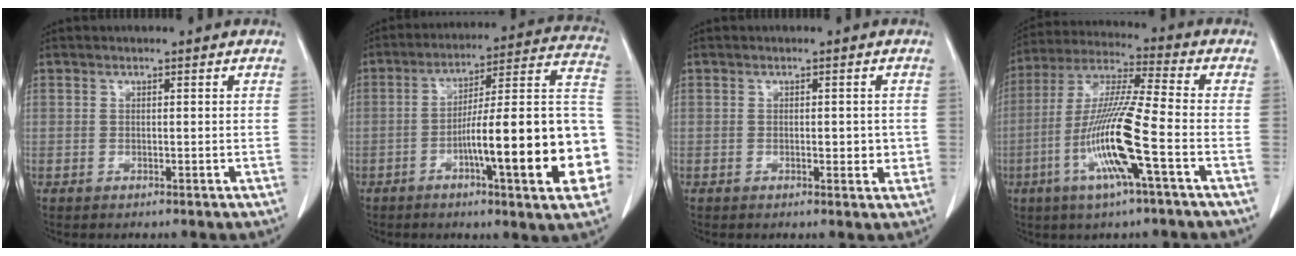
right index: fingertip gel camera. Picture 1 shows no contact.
{"total": 22.6, "force": [-6.0, 2.2, 21.6], "torque": [-0.222, 0.023, -0.081]}
{"total": 2.7, "force": [-0.2, 1.4, 2.3], "torque": [-0.027, 0.000, 0.000]}
{"total": 14.2, "force": [-4.6, -0.2, 13.5], "torque": [-0.276, -0.008, -0.096]}